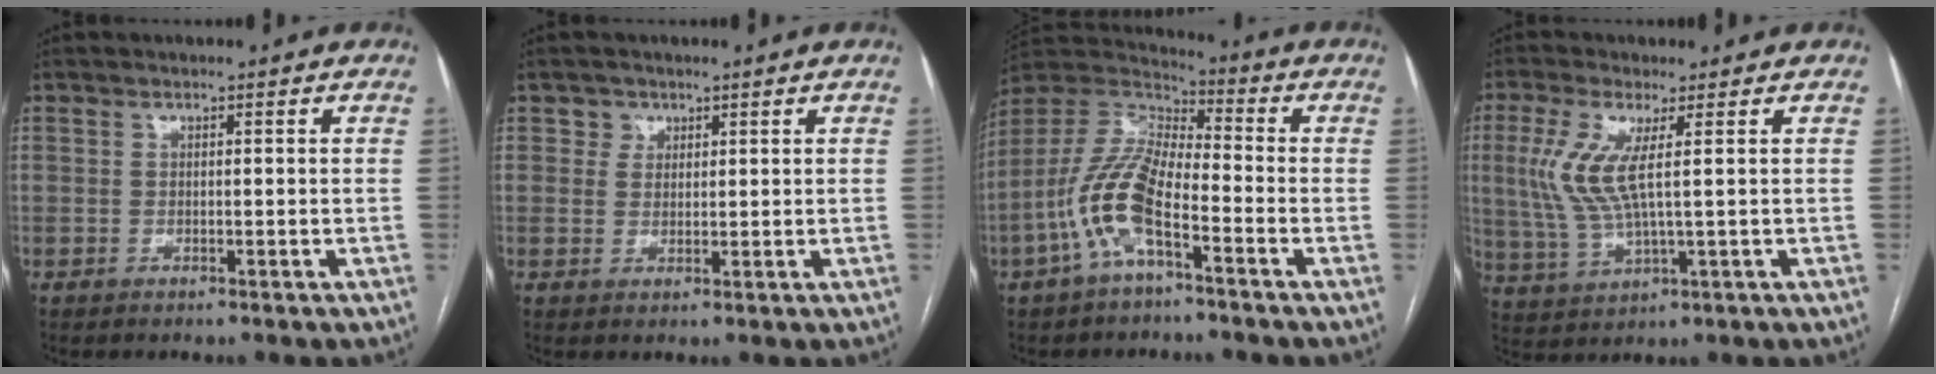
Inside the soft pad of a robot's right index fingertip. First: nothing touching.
{"total": 2.2, "force": [1.2, 1.8, -0.1], "torque": [0.014, 0.001, 0.012]}
{"total": 11.8, "force": [-4.7, 3.6, 10.2], "torque": [-0.232, 0.012, -0.097]}
{"total": 7.9, "force": [1.7, 1.4, 7.6], "torque": [-0.192, 0.000, 0.035]}